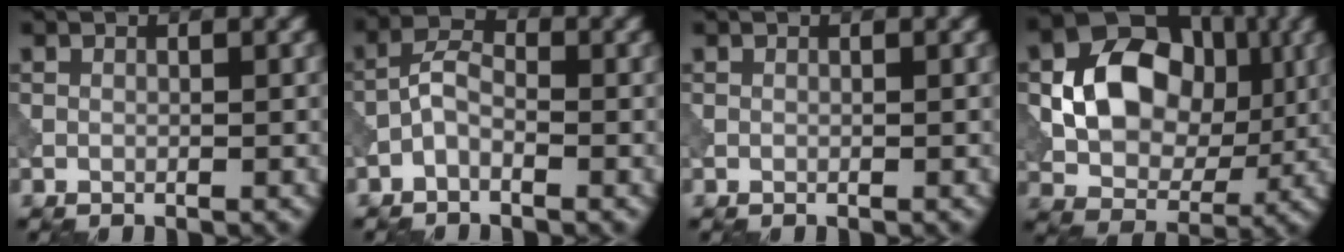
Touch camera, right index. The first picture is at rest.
{"total": 2.4, "force": [-1.3, 1.1, 1.8], "torque": [-0.032, 0.011, -0.034]}
{"total": 0.0}
{"total": 10.3, "force": [0.9, 7.8, 6.8], "torque": [-0.116, 0.000, 0.010]}